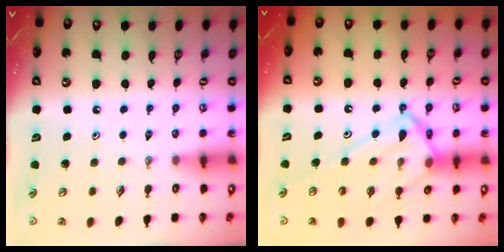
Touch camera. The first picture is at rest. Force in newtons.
{"total": 14.5, "press": 14.5, "slide": 0.8}